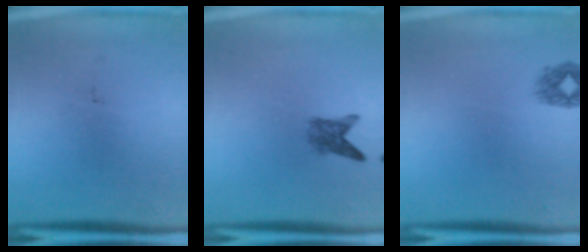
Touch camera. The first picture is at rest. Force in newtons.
{"total": 2.9}
{"total": 1.3}